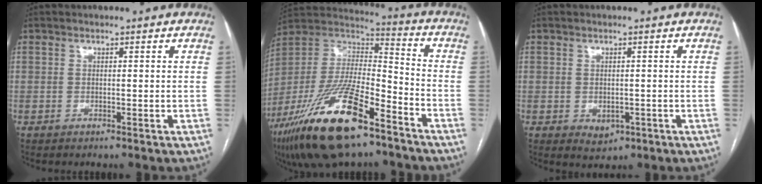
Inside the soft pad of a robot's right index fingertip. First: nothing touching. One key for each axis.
{"total": 23.8, "fx": -14.7, "fy": 6.8, "fz": 17.5, "tx": -0.358, "ty": -0.021, "tz": -0.260}
{"total": 2.4, "fx": -0.6, "fy": 1.8, "fz": 1.4, "tx": -0.017, "ty": -0.002, "tz": 0.005}